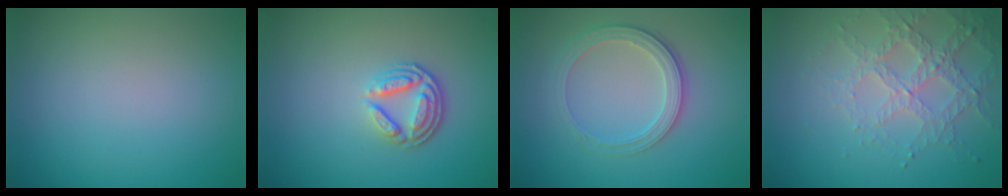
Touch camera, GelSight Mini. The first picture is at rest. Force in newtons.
{"total": 3.6, "press": 2.7, "slide": 2.4}
{"total": 2.8, "press": 2.6, "slide": 1.1}
{"total": 3.1, "press": 3.1, "slide": 0.6}